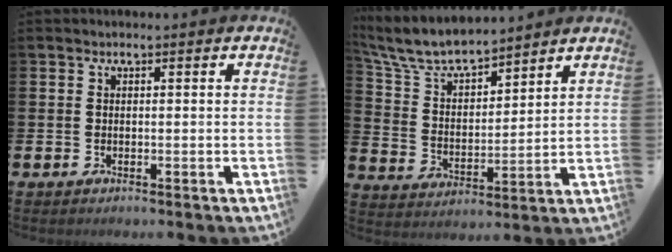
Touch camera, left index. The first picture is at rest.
{"total": 7.8, "force": [7.2, 1.9, 2.6], "torque": [-0.088, -0.043, 0.126]}